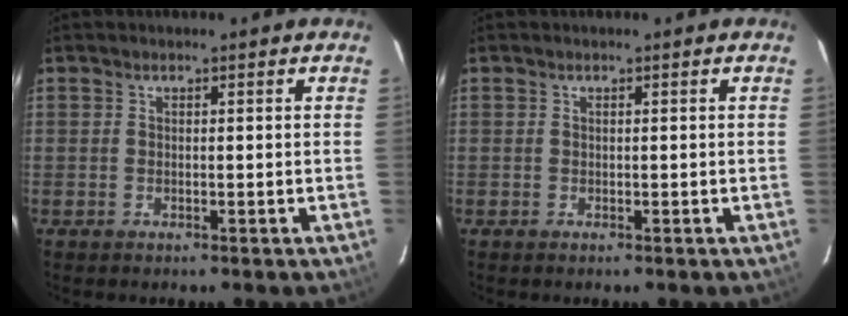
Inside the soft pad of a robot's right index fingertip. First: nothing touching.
{"total": 0.0}